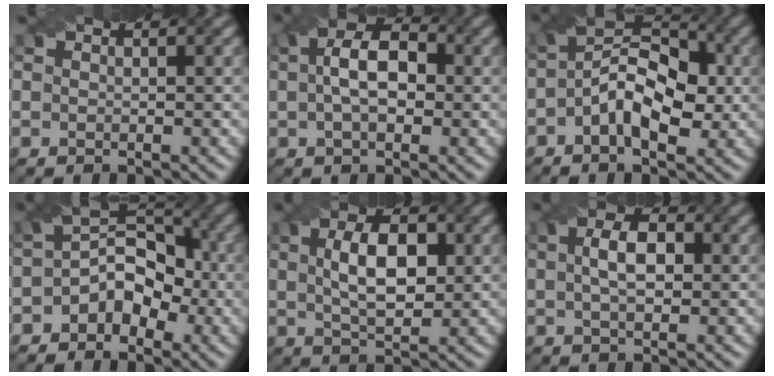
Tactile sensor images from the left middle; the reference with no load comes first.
{"total": 5.8, "force": [0.7, 3.2, 4.8], "torque": [-0.071, 0.018, 0.001]}
{"total": 7.6, "force": [-0.8, 4.2, 6.3], "torque": [-0.106, 0.019, -0.023]}
{"total": 4.9, "force": [-1.6, 3.6, 3.0], "torque": [-0.027, 0.011, -0.034]}
{"total": 5.6, "force": [1.1, 2.8, 4.8], "torque": [-0.087, 0.004, 0.018]}
{"total": 4.1, "force": [0.8, 2.1, 3.4], "torque": [-0.063, 0.007, 0.008]}